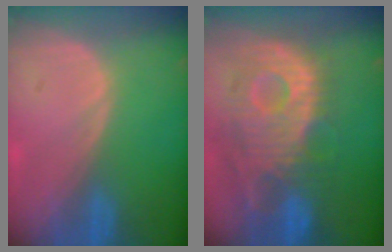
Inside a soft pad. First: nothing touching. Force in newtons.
{"total": 12.0, "press": 10.7, "slide": 5.4}